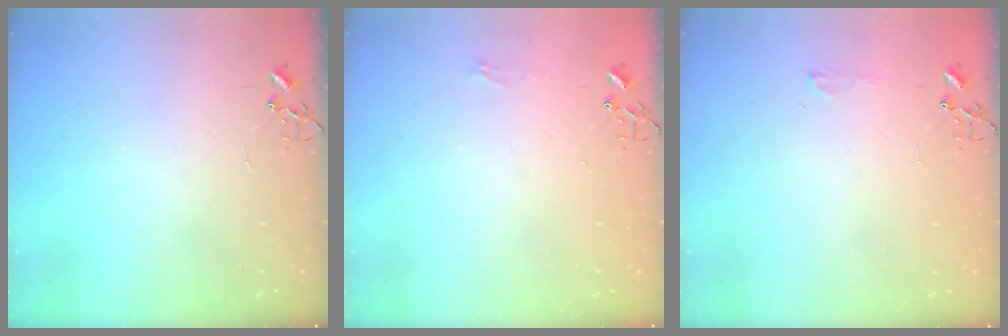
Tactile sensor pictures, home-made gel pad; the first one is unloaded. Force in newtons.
{"total": 4.4, "press": 4.4, "slide": 0.5}
{"total": 6.1, "press": 6.1, "slide": 0.7}